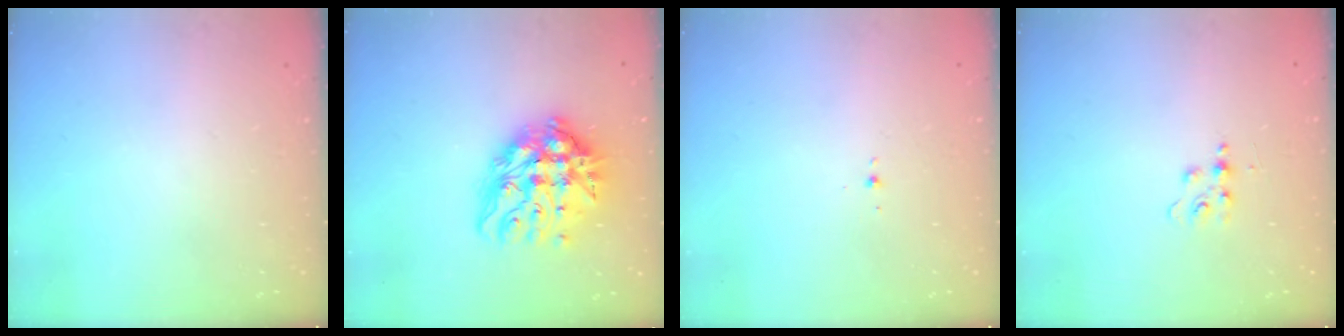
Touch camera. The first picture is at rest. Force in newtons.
{"total": 17.8, "press": 17.8, "slide": 1.6}
{"total": 1.9, "press": 1.8, "slide": 0.7}
{"total": 5.2, "press": 5.1, "slide": 0.6}